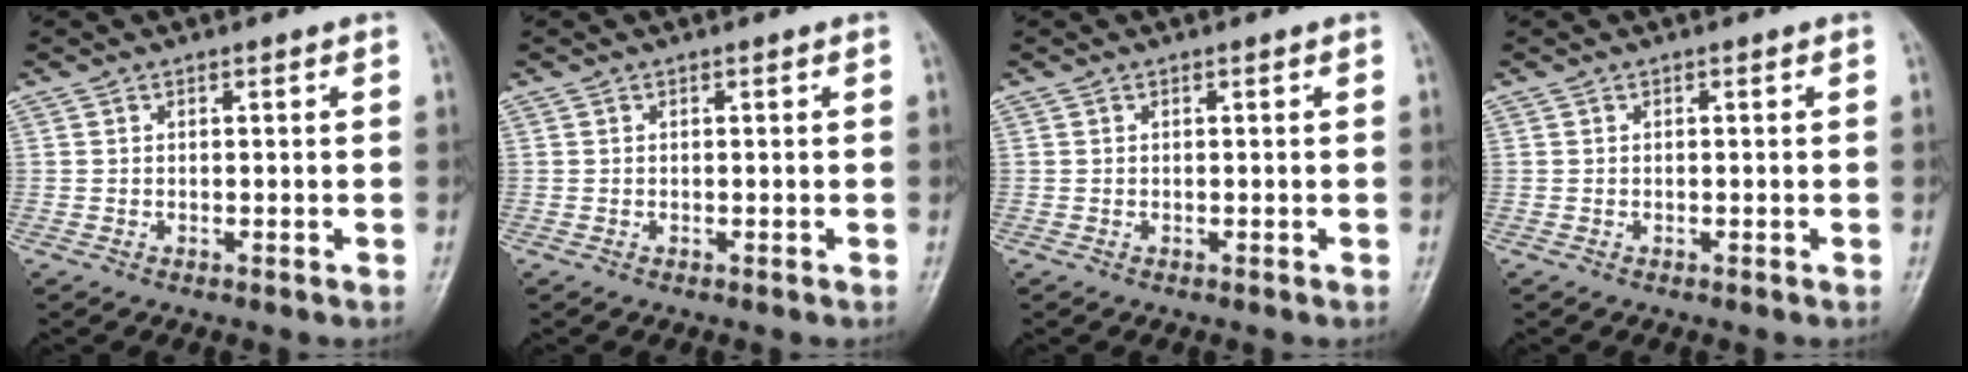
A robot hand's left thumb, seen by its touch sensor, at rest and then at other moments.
{"total": 0.0}
{"total": 0.0}
{"total": 0.0}